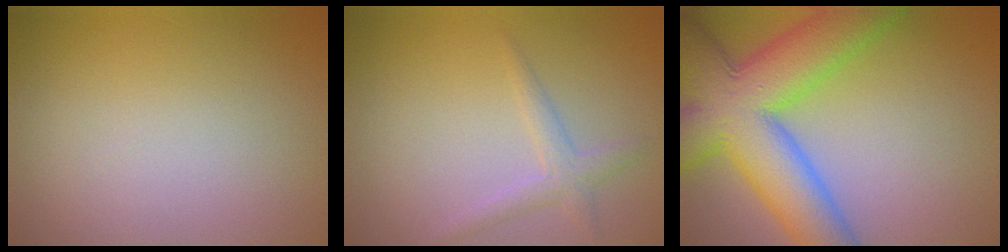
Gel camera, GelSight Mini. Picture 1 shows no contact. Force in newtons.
{"total": 1.8, "press": 1.8, "slide": 0.1}
{"total": 12.3, "press": 12.3, "slide": 0.4}